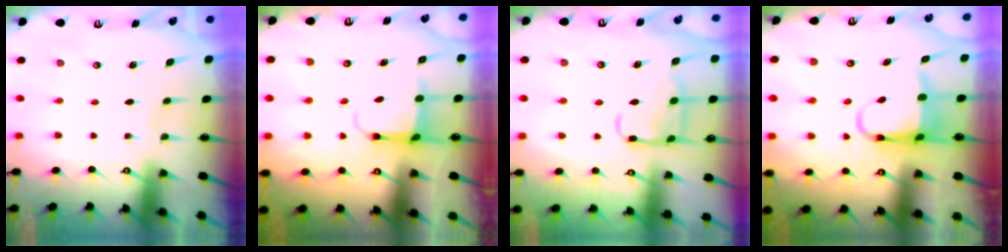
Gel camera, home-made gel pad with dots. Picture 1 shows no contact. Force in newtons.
{"total": 3.8, "press": 3.5, "slide": 1.3}
{"total": 12.2, "press": 12.2, "slide": 0.9}
{"total": 6.3, "press": 6.2, "slide": 0.9}